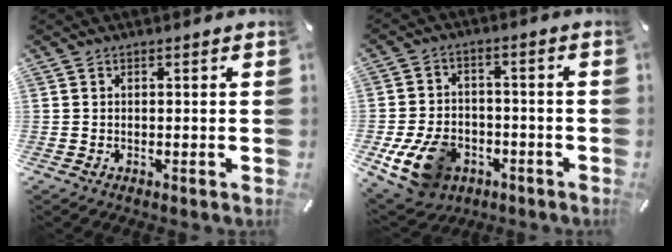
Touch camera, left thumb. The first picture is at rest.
{"total": 13.3, "force": [-5.2, 9.8, 7.3], "torque": [-0.142, 0.027, -0.088]}